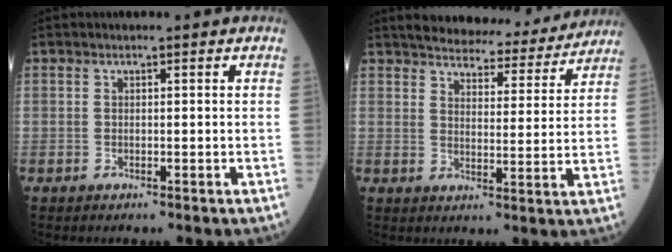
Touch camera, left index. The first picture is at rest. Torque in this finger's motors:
{"motor_torque": [0.83, -1.30, 0.18, 0.06]}